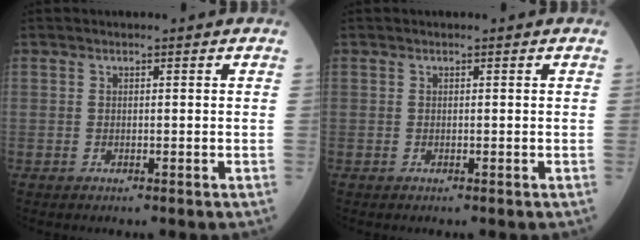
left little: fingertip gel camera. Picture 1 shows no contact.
{"total": 0.0}